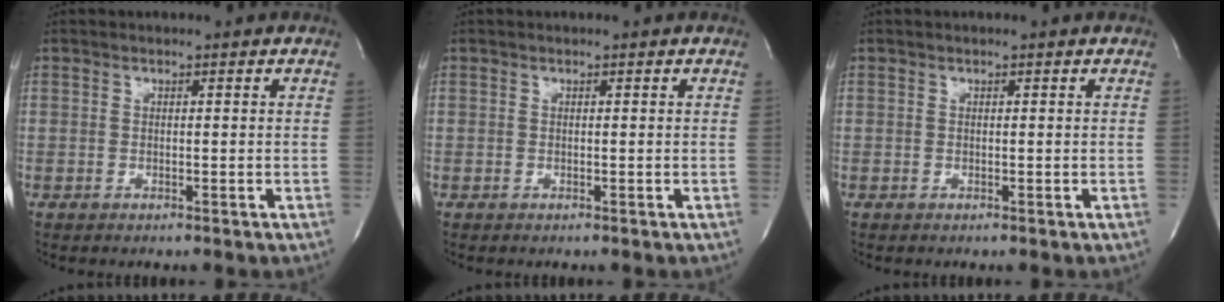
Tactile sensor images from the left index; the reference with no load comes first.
{"total": 0.0}
{"total": 0.0}